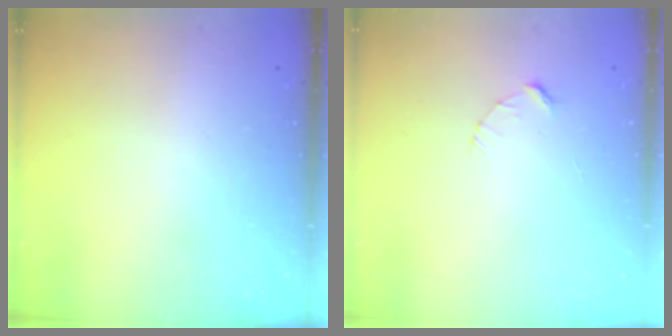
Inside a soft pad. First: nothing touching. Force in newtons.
{"total": 2.7, "press": 2.7, "slide": 0.3}